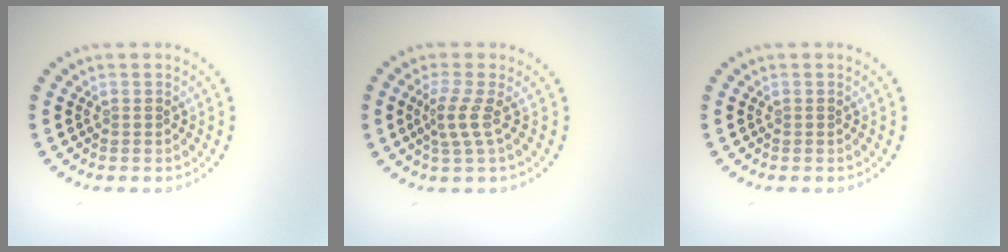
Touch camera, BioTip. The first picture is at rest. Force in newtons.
{"total": 2.2, "press": 1.5, "slide": 1.7}
{"total": 0.0}